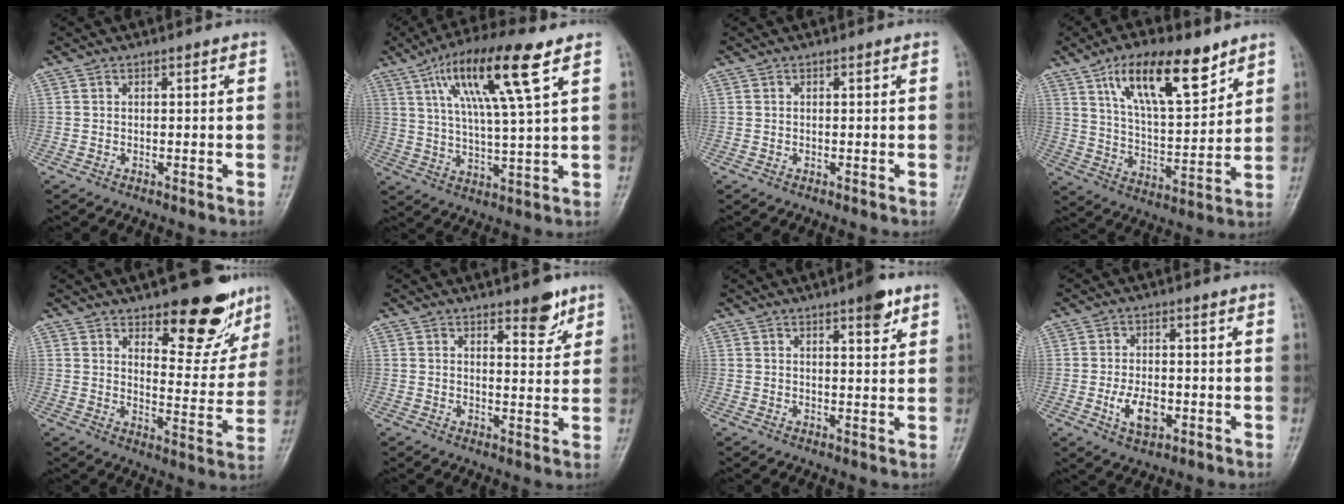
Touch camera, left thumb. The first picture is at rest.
{"total": 15.5, "force": [7.3, 2.2, 13.5], "torque": [-0.250, -0.014, 0.130]}
{"total": 0.0}
{"total": 16.5, "force": [9.8, 6.1, 11.8], "torque": [-0.169, -0.043, 0.174]}
{"total": 14.7, "force": [10.3, 5.9, 8.6], "torque": [-0.054, -0.074, 0.149]}
{"total": 5.3, "force": [3.6, 2.1, 3.3], "torque": [-0.025, -0.024, 0.048]}
{"total": 4.8, "force": [3.0, 1.3, 3.5], "torque": [-0.039, -0.015, 0.040]}
{"total": 6.0, "force": [-1.6, 3.5, 4.5], "torque": [-0.075, 0.003, -0.025]}